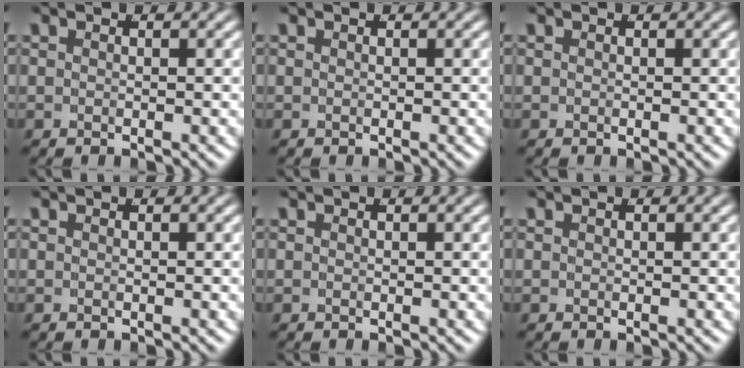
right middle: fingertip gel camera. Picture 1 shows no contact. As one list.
[{"total": 0.0}, {"total": 0.0}, {"total": 0.0}, {"total": 0.0}, {"total": 0.0}]